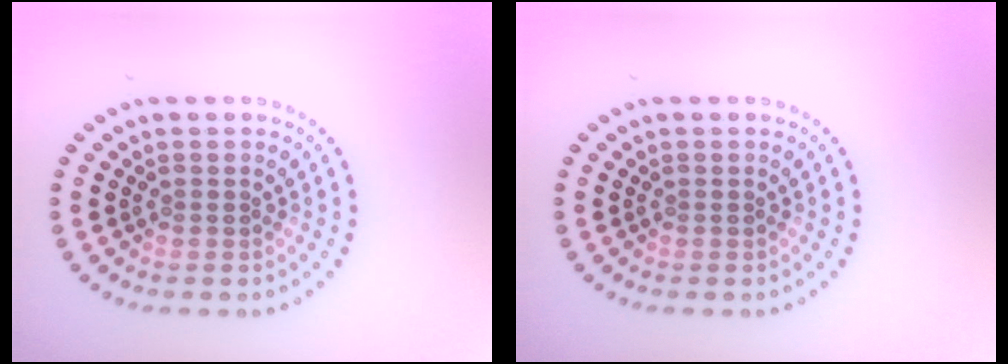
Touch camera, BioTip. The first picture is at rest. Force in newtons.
{"total": 0.0}